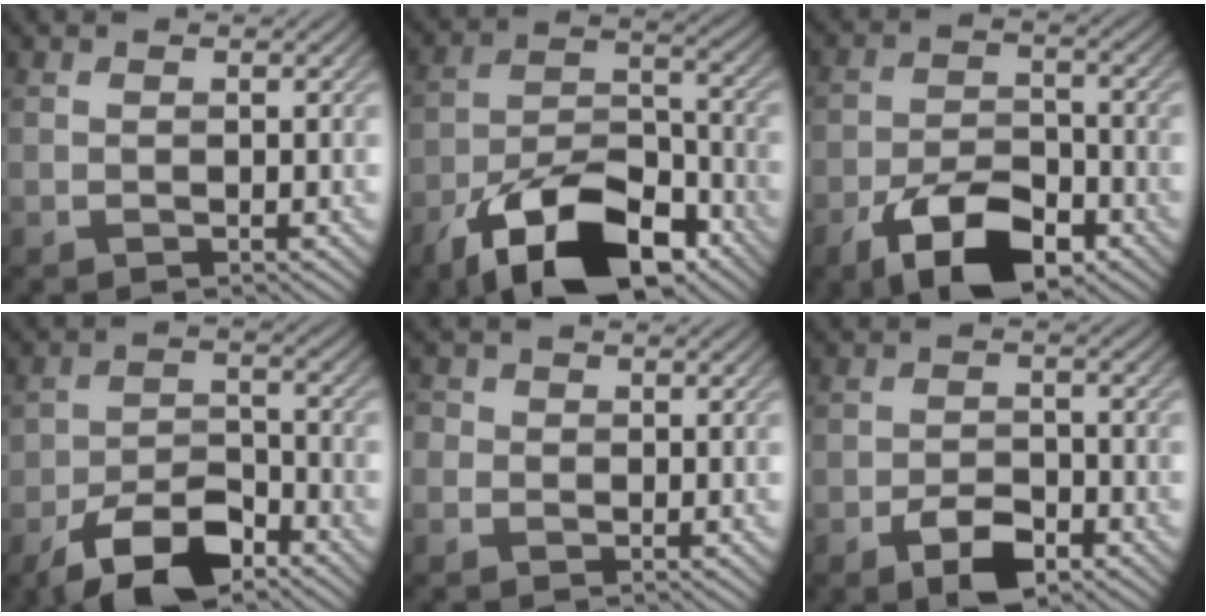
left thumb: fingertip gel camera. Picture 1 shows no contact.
{"total": 15.4, "force": [-9.8, 6.9, 9.5], "torque": [-0.184, -0.016, -0.183]}
{"total": 10.3, "force": [-6.2, 4.6, 6.8], "torque": [-0.124, -0.006, -0.117]}
{"total": 8.5, "force": [-5.6, 3.9, 5.0], "torque": [-0.085, 0.000, -0.110]}
{"total": 2.1, "force": [0.0, 2.1, 0.5], "torque": [-0.011, 0.006, -0.016]}
{"total": 5.0, "force": [-3.1, 2.2, 3.3], "torque": [-0.059, -0.001, -0.058]}